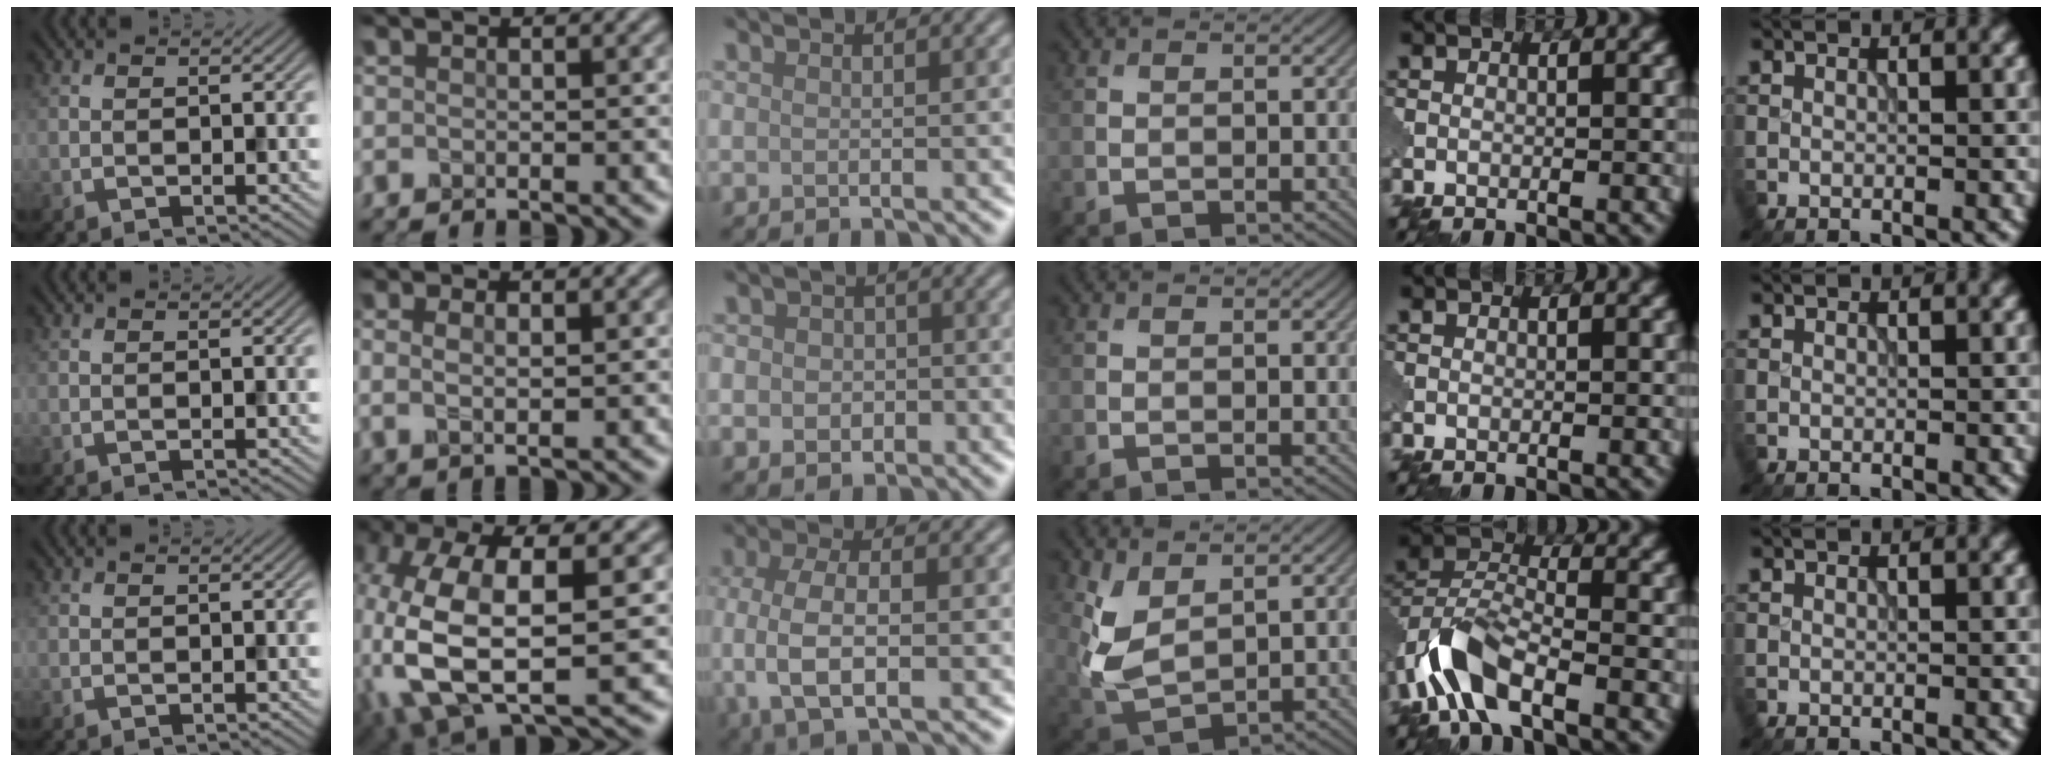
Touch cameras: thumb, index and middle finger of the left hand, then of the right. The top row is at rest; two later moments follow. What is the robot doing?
{"motion": "extract", "object": "pin"}